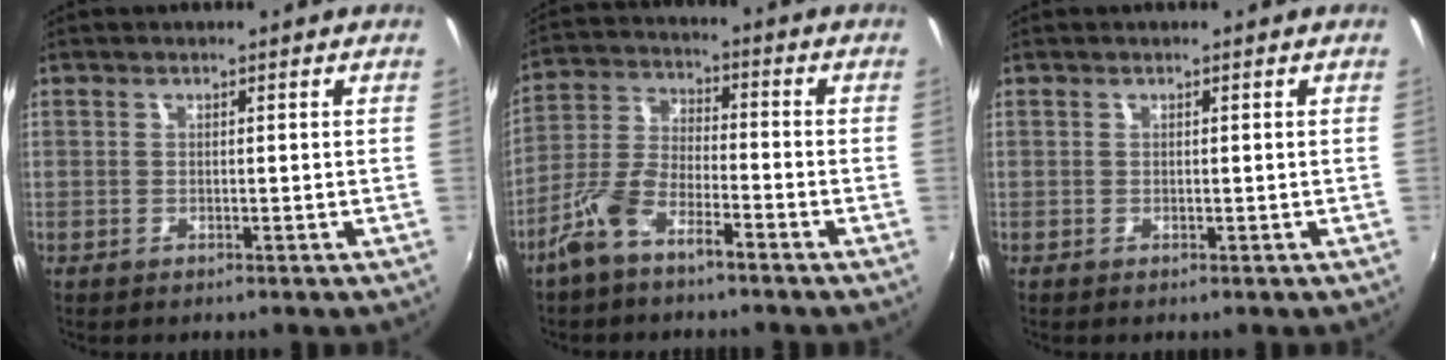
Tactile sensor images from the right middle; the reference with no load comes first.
{"total": 8.4, "force": [-5.7, 2.7, 5.5], "torque": [-0.126, 0.006, -0.112]}
{"total": 0.0}